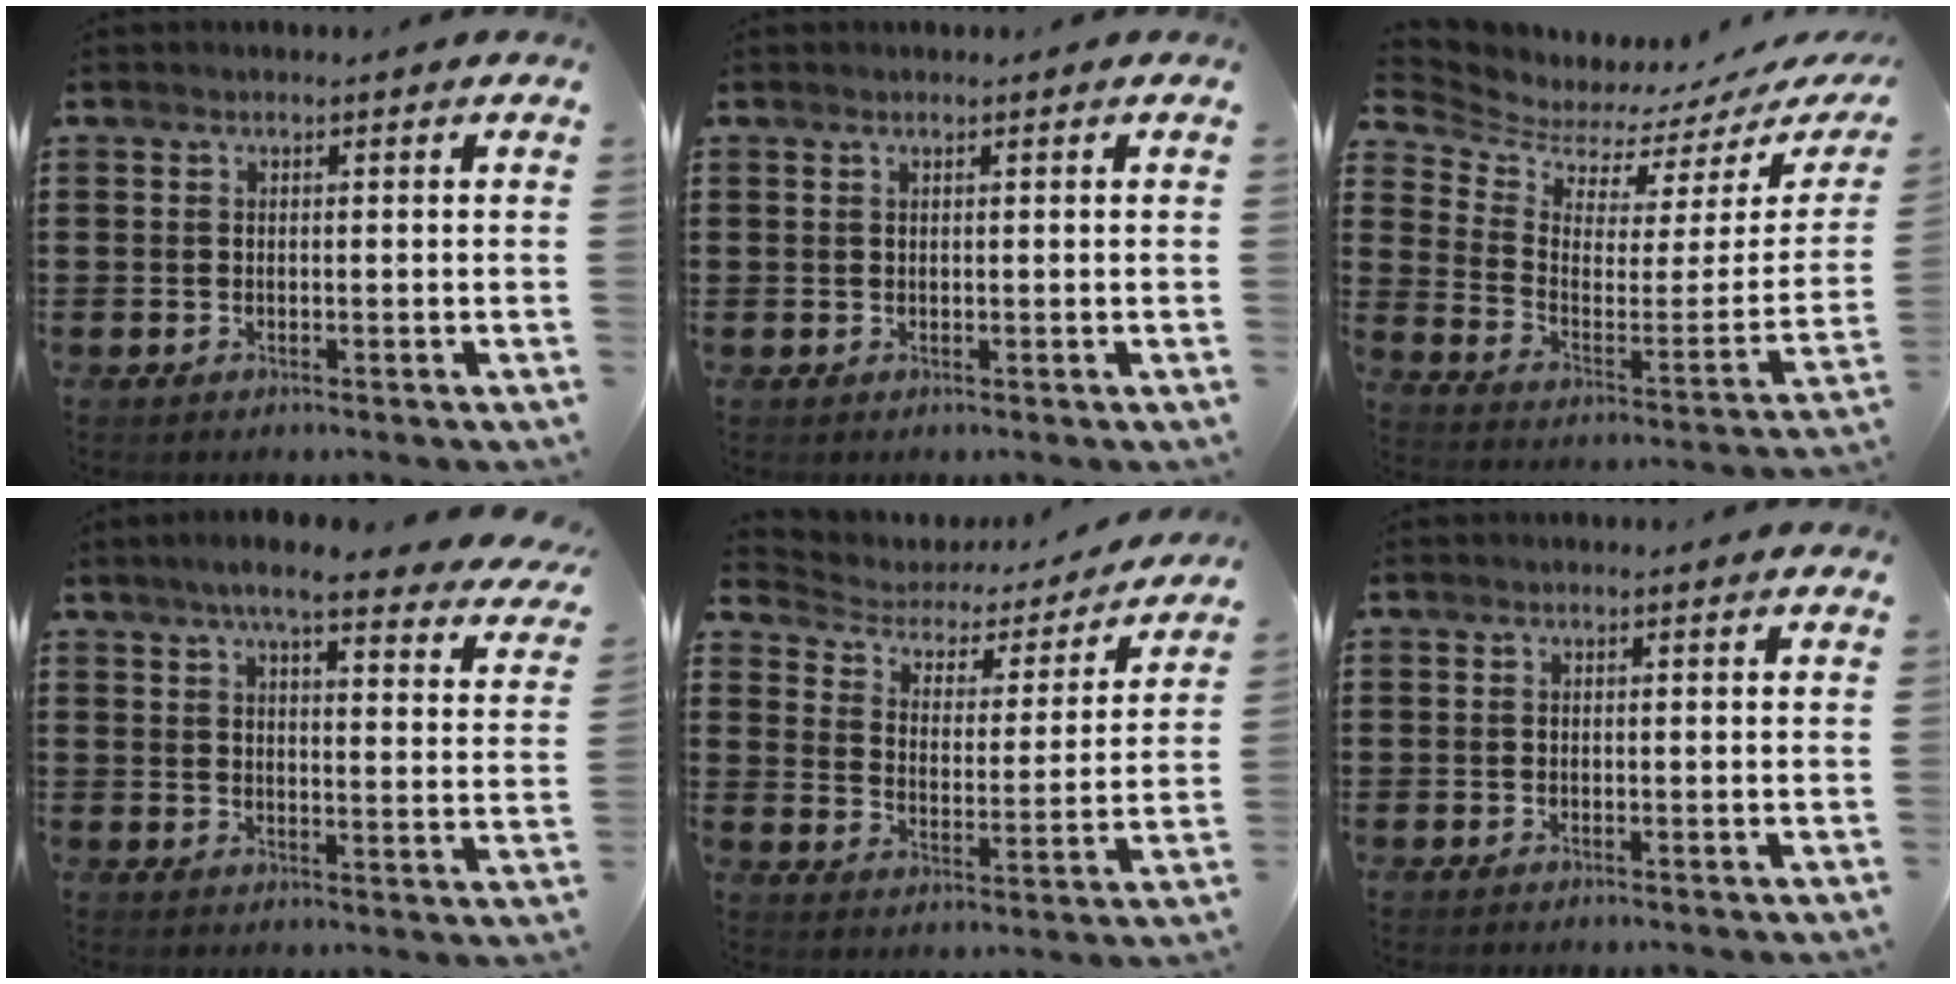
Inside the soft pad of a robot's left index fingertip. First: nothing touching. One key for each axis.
{"total": 0.5, "fx": 0.4, "fy": 0.0, "fz": 0.4, "tx": -0.008, "ty": -0.001, "tz": 0.008}
{"total": 4.8, "fx": 4.7, "fy": 1.0, "fz": 0.1, "tx": -0.037, "ty": -0.050, "tz": 0.077}
{"total": 6.9, "fx": 5.7, "fy": 0.4, "fz": 3.8, "tx": -0.076, "ty": -0.026, "tz": 0.095}
{"total": 3.2, "fx": 2.5, "fy": 1.8, "fz": 1.0, "tx": -0.041, "ty": -0.017, "tz": 0.031}
{"total": 0.0}